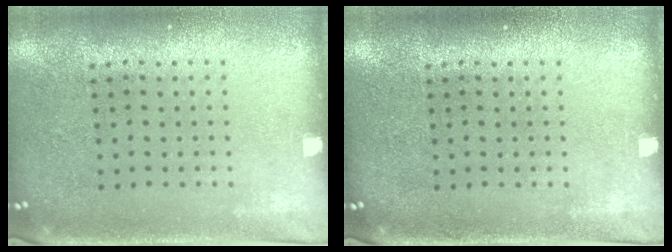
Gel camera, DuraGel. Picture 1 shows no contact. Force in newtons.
{"total": 0.0}